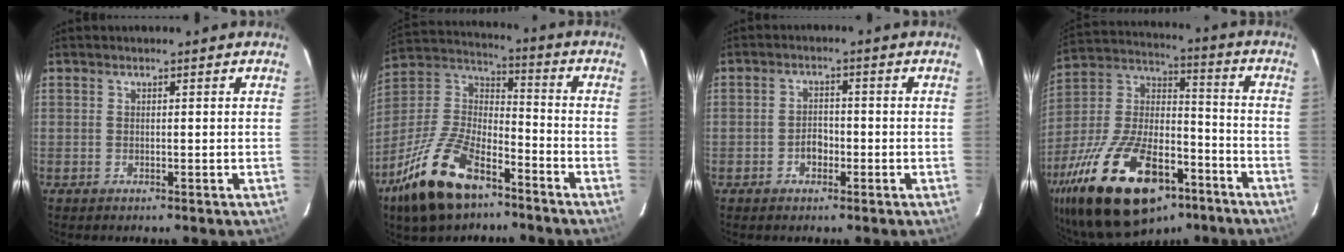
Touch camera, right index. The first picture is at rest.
{"total": 19.6, "force": [-12.0, 8.8, 12.7], "torque": [-0.271, -0.007, -0.221]}
{"total": 2.9, "force": [-1.3, 2.1, 1.6], "torque": [-0.031, 0.008, -0.022]}
{"total": 29.1, "force": [-16.8, 13.9, 19.4], "torque": [-0.385, -0.006, -0.267]}